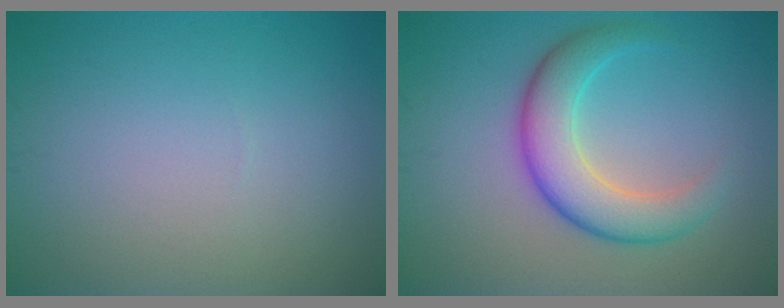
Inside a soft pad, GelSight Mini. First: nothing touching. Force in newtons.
{"total": 5.5, "press": 5.5, "slide": 0.1}